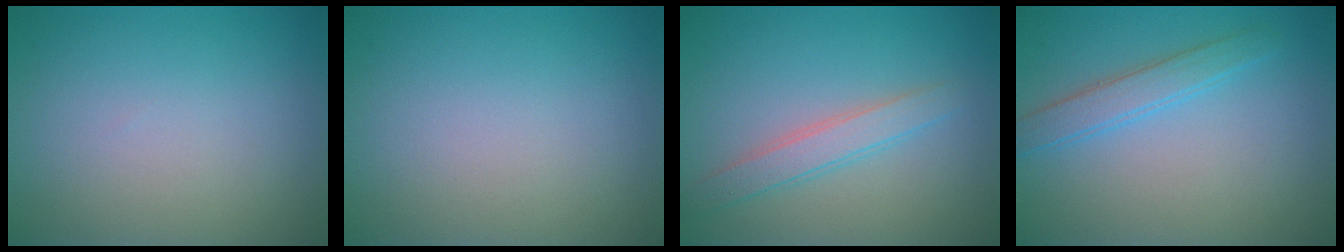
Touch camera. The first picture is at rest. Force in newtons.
{"total": 0.0}
{"total": 2.4, "press": 2.4, "slide": 0.0}
{"total": 2.4, "press": 2.4, "slide": 0.1}